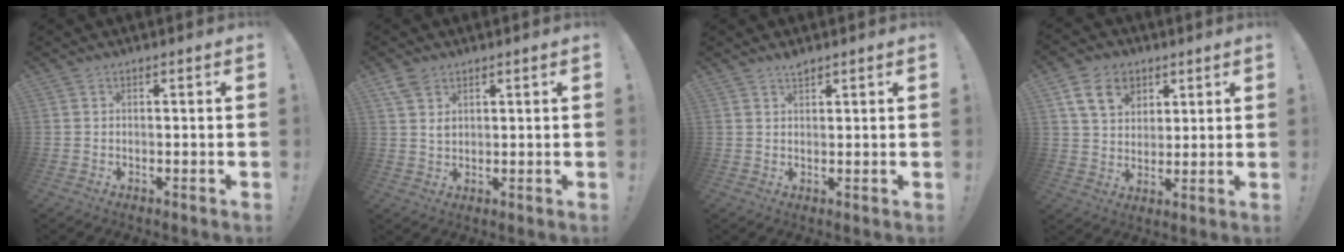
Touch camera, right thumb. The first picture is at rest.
{"total": 4.2, "force": [2.7, 2.3, 2.2], "torque": [-0.035, -0.011, 0.049]}
{"total": 1.7, "force": [1.6, 0.3, 0.5], "torque": [-0.004, -0.008, 0.027]}
{"total": 12.3, "force": [5.9, 8.9, 6.1], "torque": [-0.093, -0.015, 0.114]}